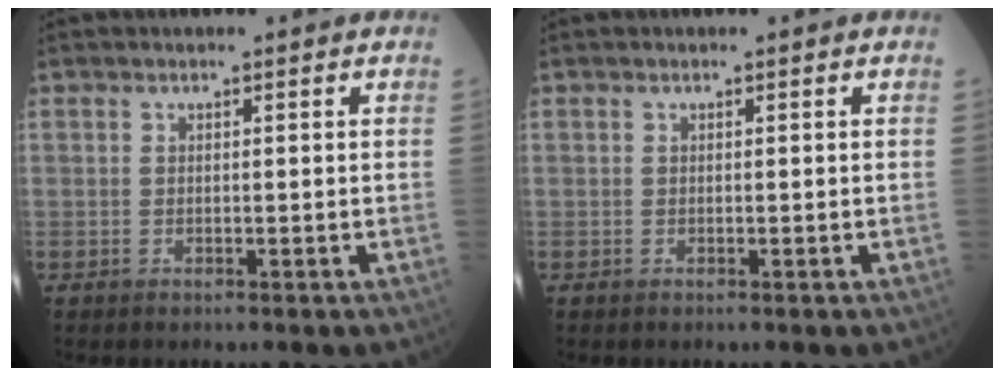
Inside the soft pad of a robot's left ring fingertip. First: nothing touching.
{"total": 0.0}